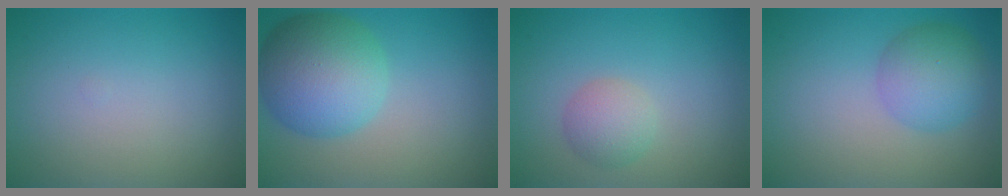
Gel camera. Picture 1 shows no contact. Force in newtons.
{"total": 7.9, "press": 7.9, "slide": 0.4}
{"total": 2.3, "press": 2.3, "slide": 0.1}
{"total": 4.3, "press": 4.3, "slide": 0.1}